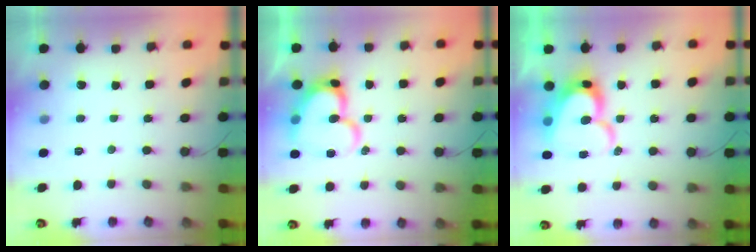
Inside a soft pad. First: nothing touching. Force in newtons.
{"total": 16.8, "press": 16.7, "slide": 1.9}
{"total": 17.2, "press": 17.1, "slide": 1.2}